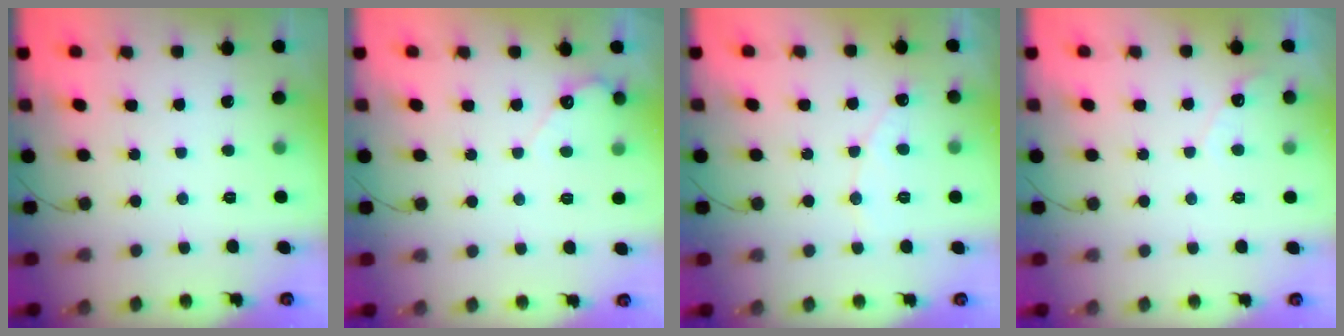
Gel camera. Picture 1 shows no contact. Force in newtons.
{"total": 3.1, "press": 3.0, "slide": 0.2}
{"total": 5.6, "press": 5.6, "slide": 0.4}
{"total": 3.3, "press": 3.3, "slide": 0.3}